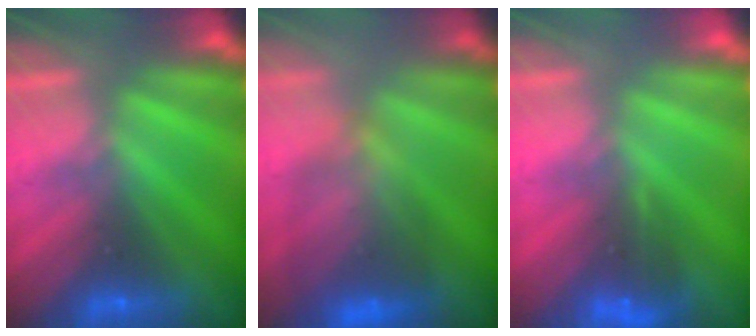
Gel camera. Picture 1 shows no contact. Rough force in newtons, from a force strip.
{"total": 5.9}
{"total": 4.5}